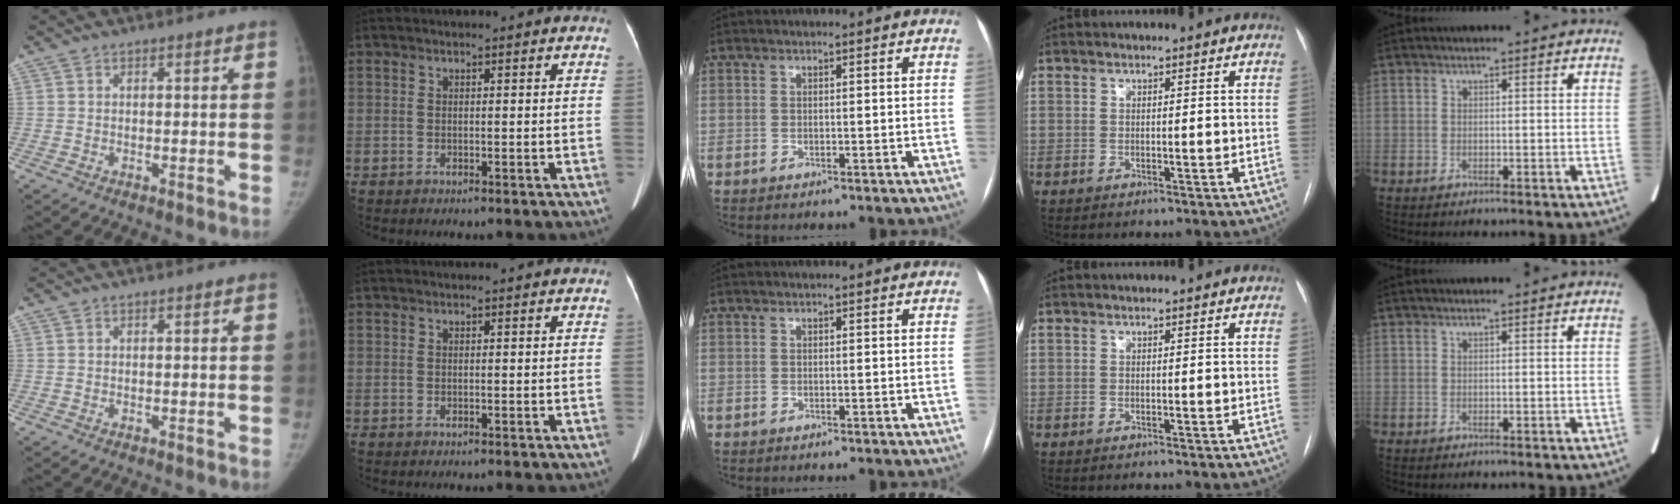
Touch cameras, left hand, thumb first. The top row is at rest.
{}